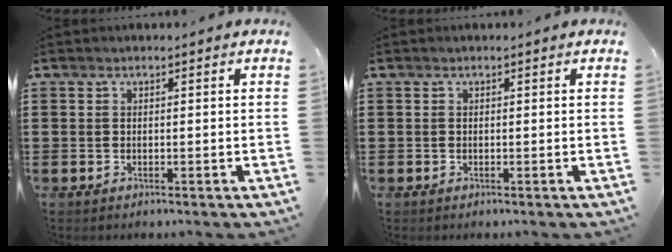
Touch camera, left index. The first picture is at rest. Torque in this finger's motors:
{"motor_torque": [-0.01, -0.01, 0.02, 0.00]}